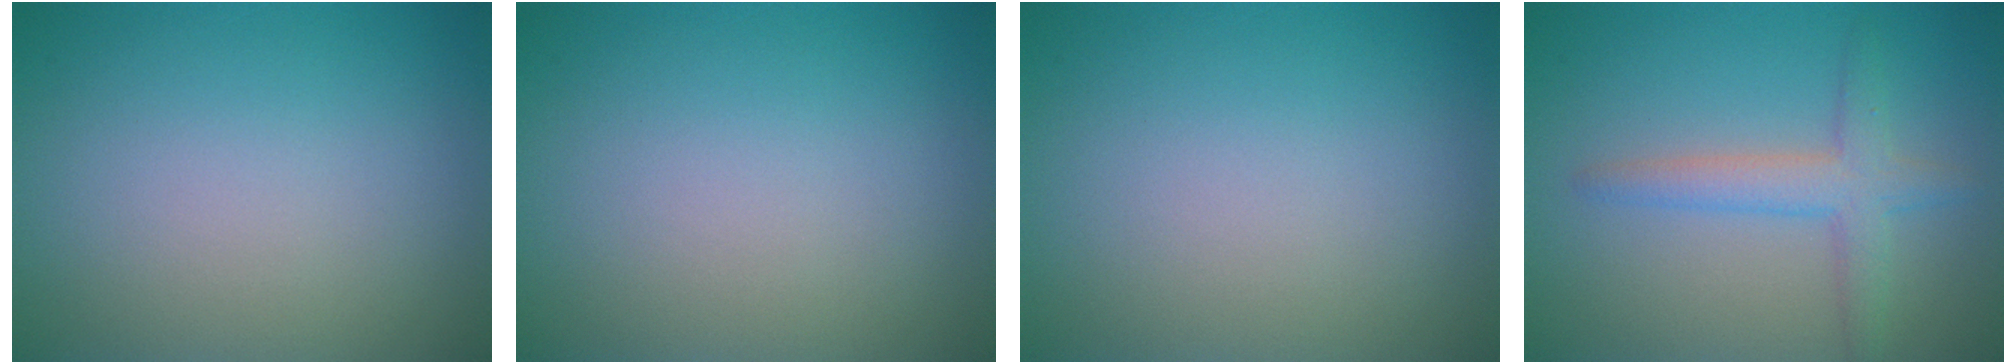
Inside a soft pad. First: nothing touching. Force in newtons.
{"total": 0.0}
{"total": 0.0}
{"total": 3.2, "press": 3.2, "slide": 0.1}